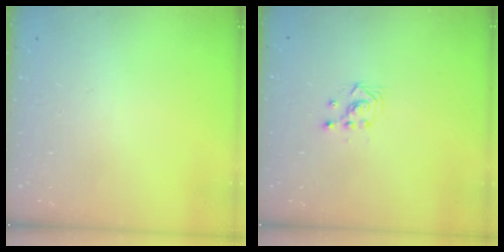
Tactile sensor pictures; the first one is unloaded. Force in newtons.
{"total": 3.4, "press": 3.3, "slide": 0.3}